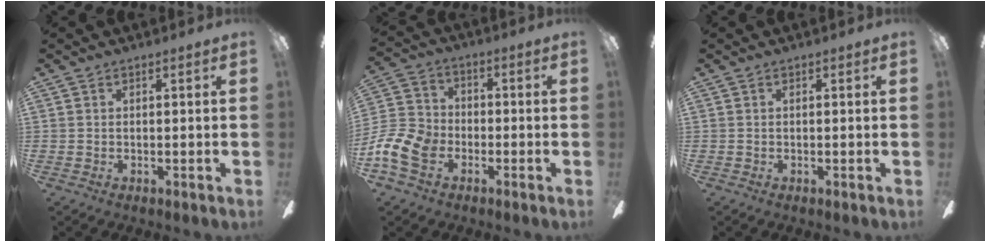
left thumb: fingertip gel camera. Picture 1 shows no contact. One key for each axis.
{"total": 10.5, "fx": -4.5, "fy": 7.8, "fz": 5.5, "tx": -0.129, "ty": 0.029, "tz": -0.080}
{"total": 0.0}